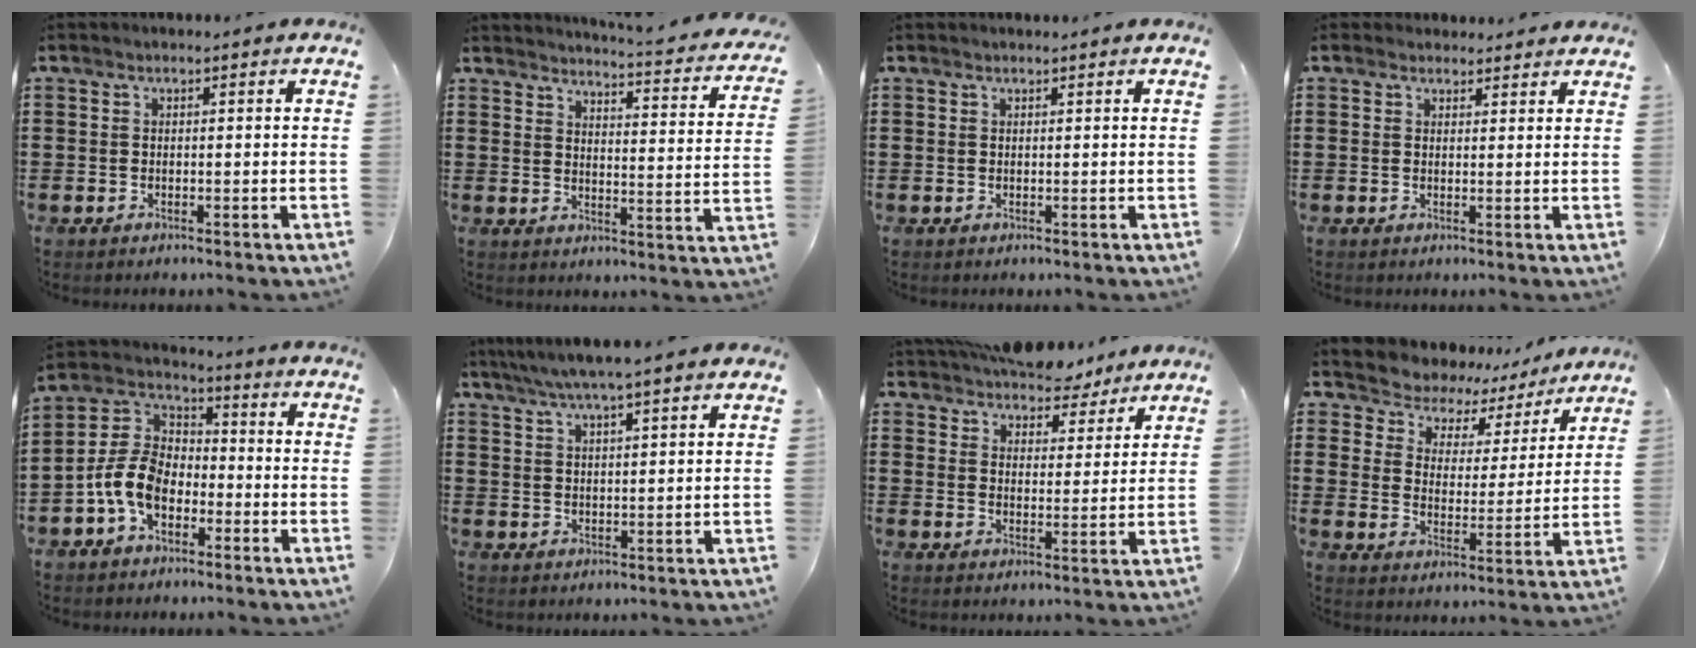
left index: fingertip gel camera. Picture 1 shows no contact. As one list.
[{"total": 3.5, "force": [3.3, -0.4, 1.0], "torque": [-0.023, -0.039, 0.046]}, {"total": 0.0}, {"total": 2.0, "force": [1.8, 1.0, -0.2], "torque": [-0.003, 0.004, 0.035]}, {"total": 8.5, "force": [-3.5, 5.4, 5.5], "torque": [-0.153, -0.002, -0.077]}, {"total": 4.7, "force": [4.0, -0.2, 2.4], "torque": [-0.059, -0.014, 0.069]}, {"total": 6.4, "force": [6.2, 1.6, 0.5], "torque": [-0.029, -0.028, 0.113]}, {"total": 4.4, "force": [4.0, 2.0, -0.1], "torque": [-0.033, -0.035, 0.062]}]